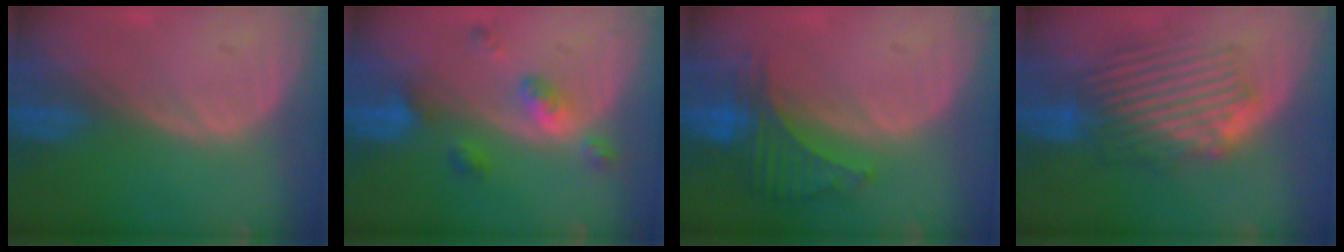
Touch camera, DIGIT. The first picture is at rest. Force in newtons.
{"total": 5.3, "press": 4.7, "slide": 2.4}
{"total": 6.3, "press": 5.9, "slide": 2.3}
{"total": 8.9, "press": 8.3, "slide": 3.2}